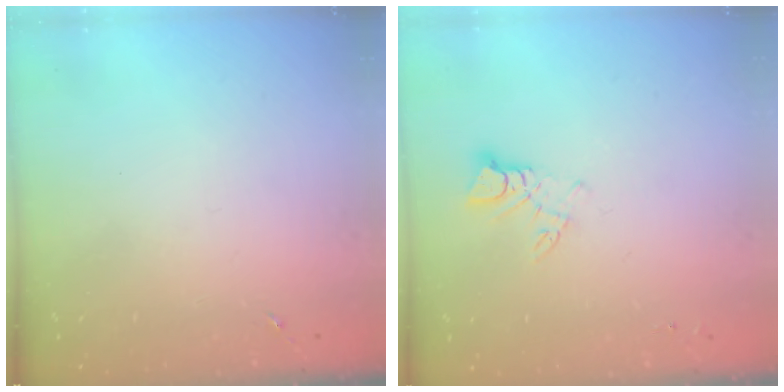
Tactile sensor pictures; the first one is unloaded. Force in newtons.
{"total": 5.0, "press": 5.0, "slide": 0.3}